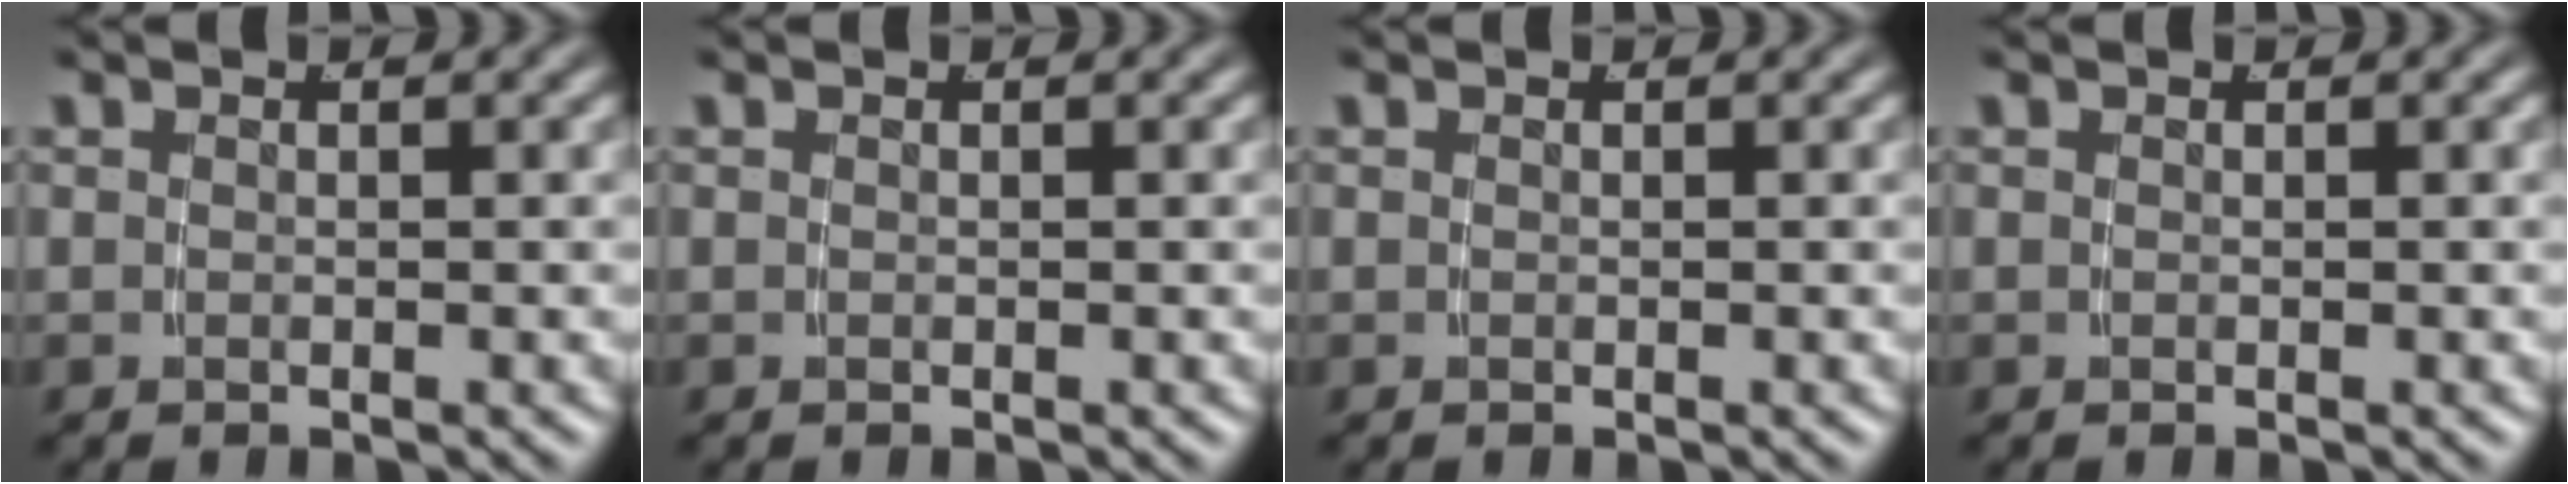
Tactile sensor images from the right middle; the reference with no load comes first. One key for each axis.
{"total": 0.0}
{"total": 0.0}
{"total": 0.0}